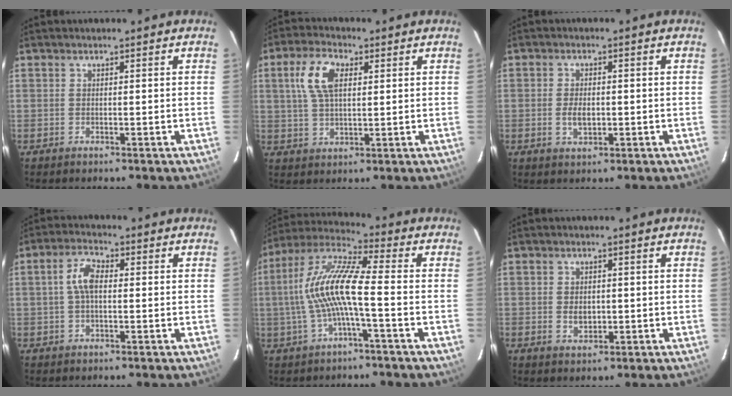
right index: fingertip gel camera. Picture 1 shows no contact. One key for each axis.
{"total": 8.6, "fx": 2.7, "fy": 4.4, "fz": 6.9, "tx": -0.141, "ty": 0.018, "tz": 0.053}
{"total": 3.6, "fx": -0.6, "fy": 2.2, "fz": 2.8, "tx": -0.053, "ty": -0.004, "tz": -0.008}
{"total": 5.1, "fx": 0.3, "fy": 2.4, "fz": 4.5, "tx": -0.092, "ty": 0.014, "tz": 0.006}
{"total": 12.6, "fx": -1.3, "fy": 2.0, "fz": 12.4, "tx": -0.247, "ty": 0.013, "tz": -0.026}
{"total": 3.1, "fx": -0.3, "fy": 2.3, "fz": 2.0, "tx": -0.032, "ty": -0.002, "tz": -0.002}